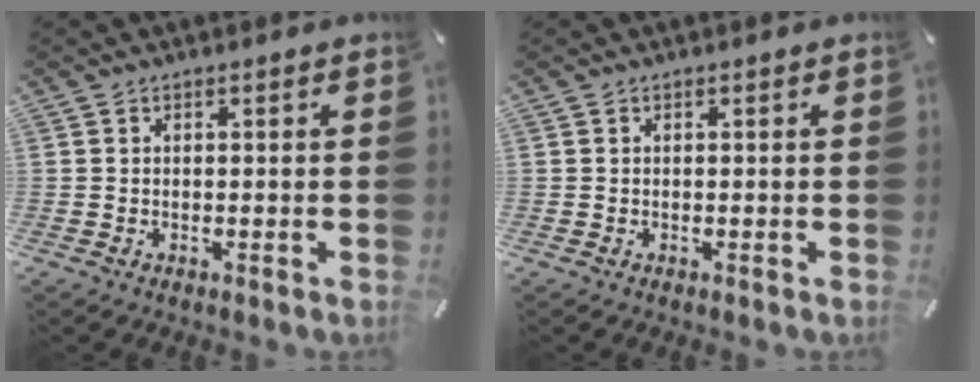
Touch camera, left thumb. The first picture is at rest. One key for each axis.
{"total": 0.0}